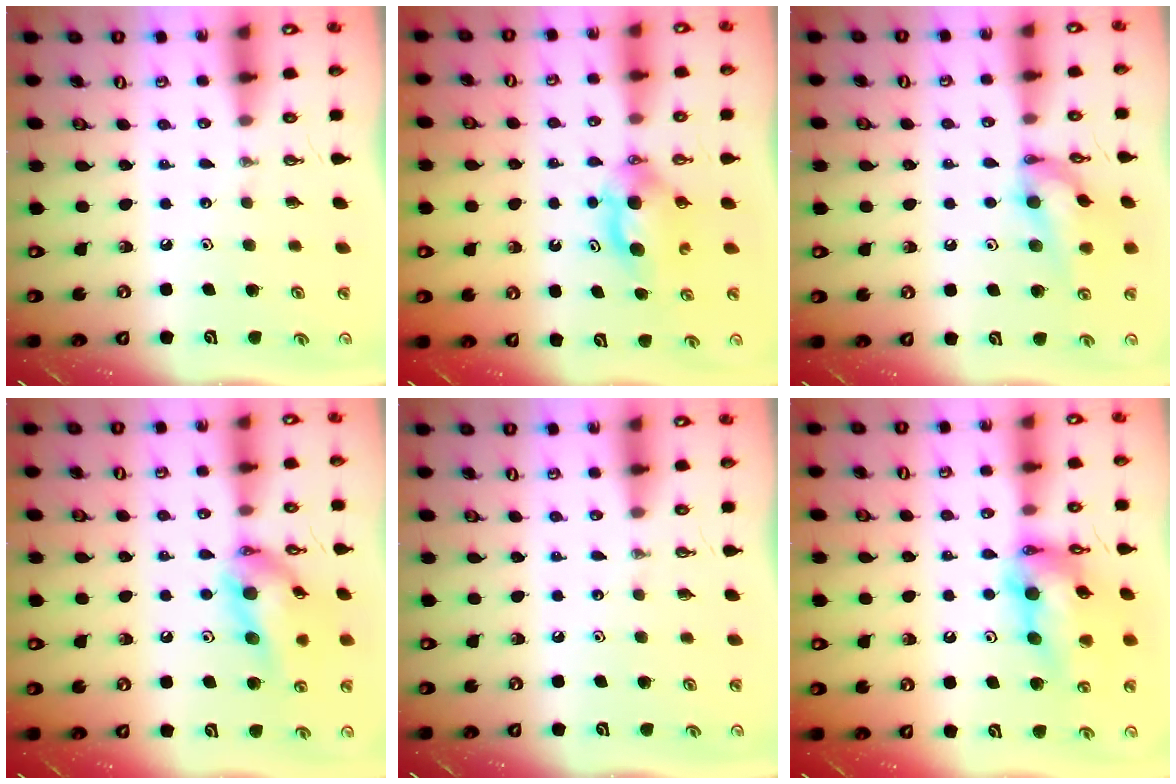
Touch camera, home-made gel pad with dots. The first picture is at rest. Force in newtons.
{"total": 6.9, "press": 5.1, "slide": 4.7}
{"total": 12.8, "press": 12.8, "slide": 0.6}
{"total": 14.2, "press": 14.2, "slide": 1.2}
{"total": 0.0}
{"total": 17.7, "press": 17.6, "slide": 1.8}